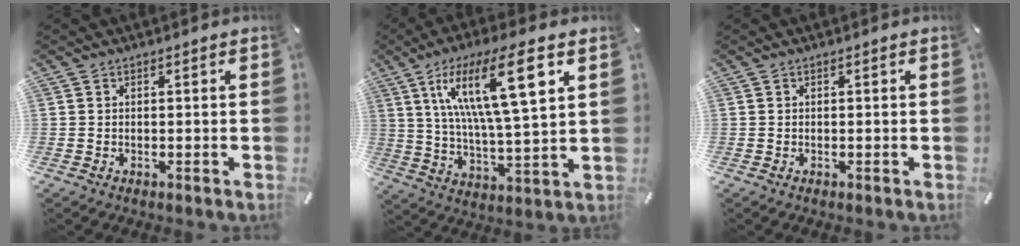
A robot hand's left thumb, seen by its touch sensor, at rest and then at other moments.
{"total": 18.4, "force": [8.6, 4.8, 15.6], "torque": [-0.294, -0.015, 0.130]}
{"total": 0.0}